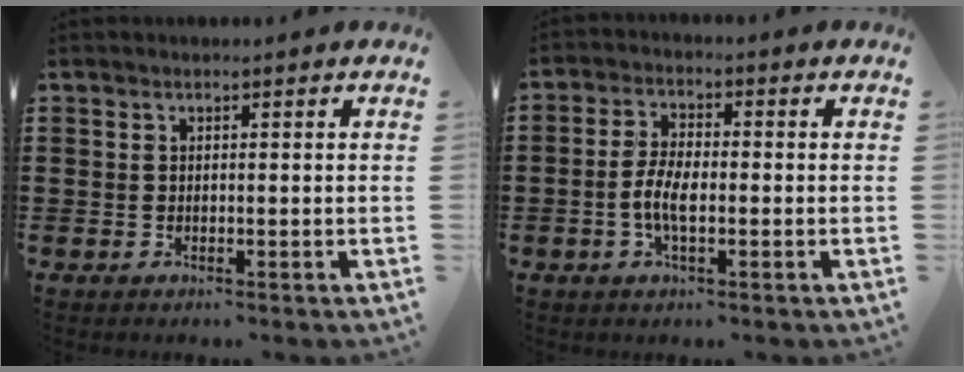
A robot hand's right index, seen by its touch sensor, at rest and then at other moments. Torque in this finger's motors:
{"motor_torque": [2.14, 0.00, 0.41, 0.10]}